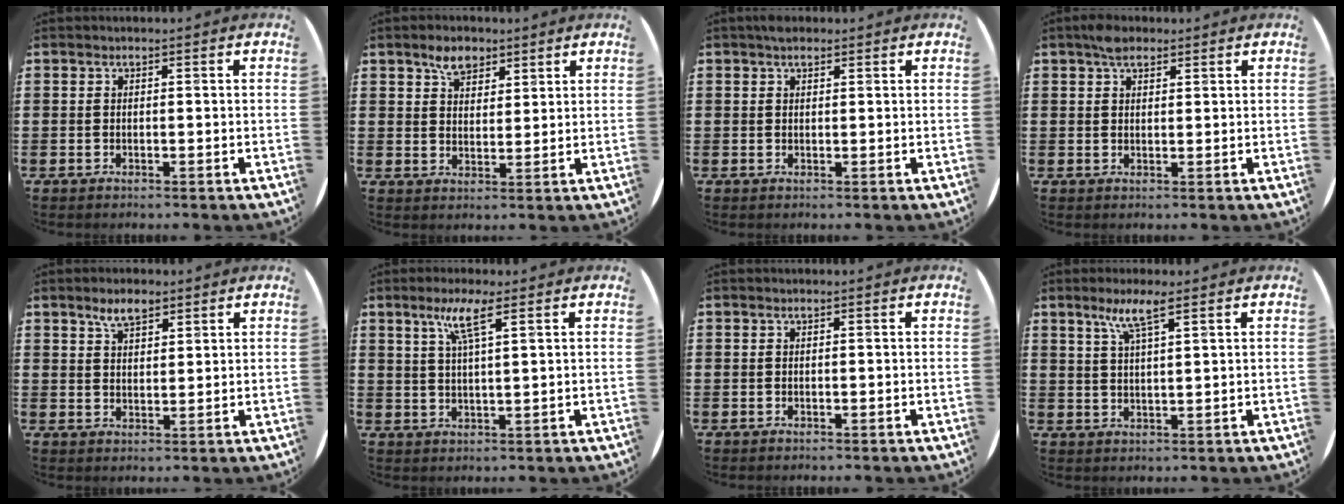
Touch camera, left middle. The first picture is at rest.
{"total": 4.1, "force": [3.1, 2.2, 1.6], "torque": [-0.022, 0.000, 0.054]}
{"total": 0.9, "force": [0.8, 0.4, 0.1], "torque": [-0.002, 0.003, 0.015]}
{"total": 2.6, "force": [2.0, 1.1, 1.1], "torque": [-0.016, 0.003, 0.035]}
{"total": 4.1, "force": [3.1, 1.8, 2.1], "torque": [-0.037, 0.003, 0.054]}
{"total": 4.9, "force": [3.0, 0.3, 3.8], "torque": [-0.082, 0.006, 0.048]}
{"total": 0.0}
{"total": 4.8, "force": [3.2, 0.5, 3.5], "torque": [-0.076, 0.006, 0.054]}